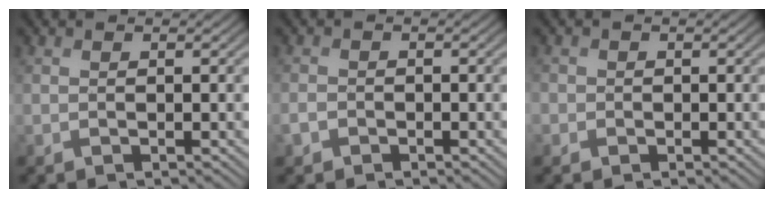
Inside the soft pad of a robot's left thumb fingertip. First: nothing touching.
{"total": 1.5, "force": [-0.8, 1.1, 0.5], "torque": [-0.014, -0.002, -0.022]}
{"total": 1.3, "force": [-0.1, 1.3, 0.0], "torque": [0.005, -0.002, -0.007]}